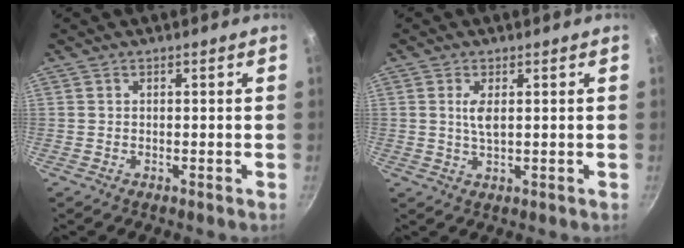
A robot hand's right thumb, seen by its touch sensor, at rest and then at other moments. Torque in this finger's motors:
{"motor_torque": [0.04, 1.19, 0.63, 0.35, 0.15]}